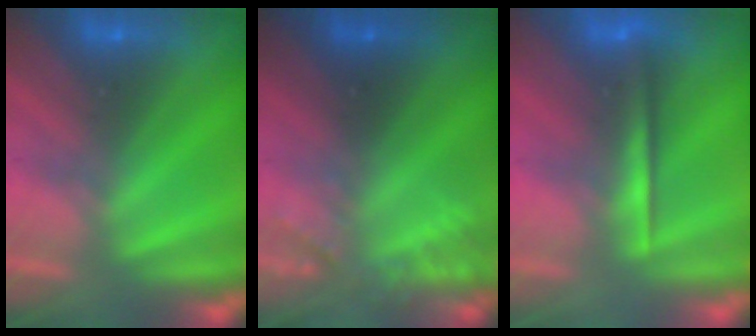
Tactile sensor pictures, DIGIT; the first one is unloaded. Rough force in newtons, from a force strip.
{"total": 2.0}
{"total": 1.3}